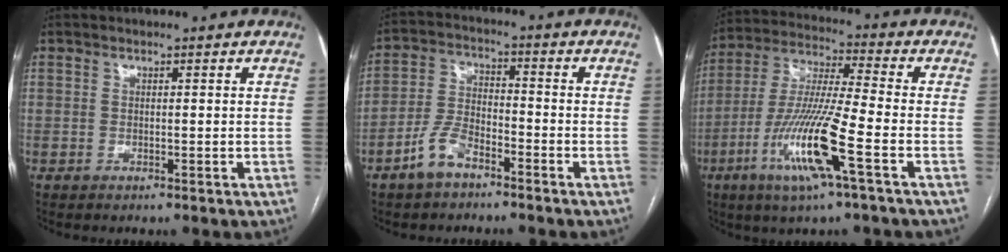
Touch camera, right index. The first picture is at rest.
{"total": 6.5, "force": [-4.3, 2.9, 3.9], "torque": [-0.092, 0.009, -0.083]}
{"total": 14.5, "force": [-5.8, 0.0, 13.3], "torque": [-0.272, -0.015, -0.113]}